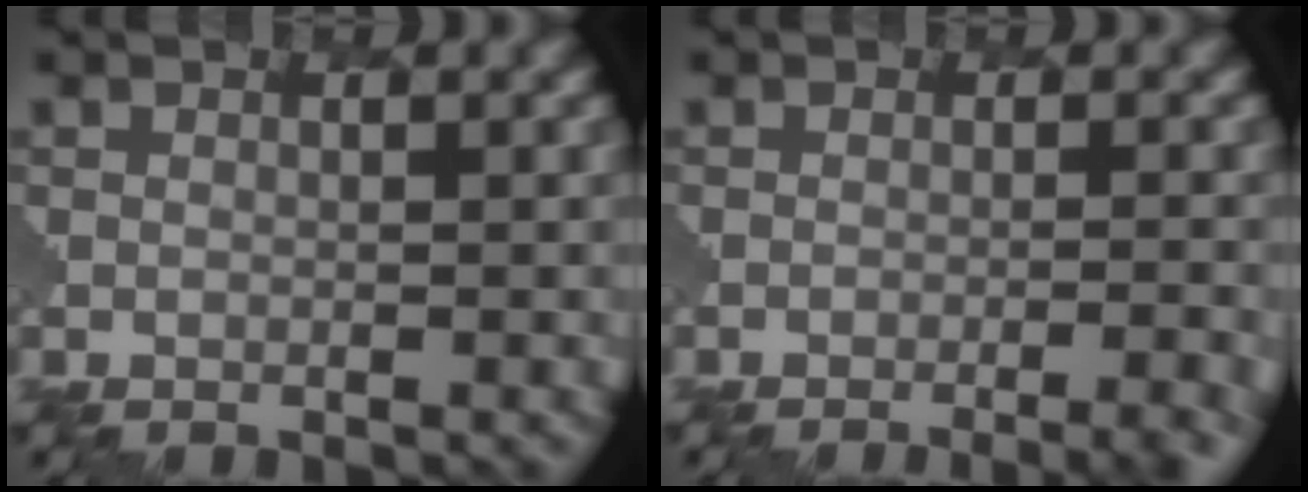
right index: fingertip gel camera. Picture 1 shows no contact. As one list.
[{"total": 4.4, "force": [-2.8, 1.4, 3.1], "torque": [-0.020, 0.008, -0.032]}]